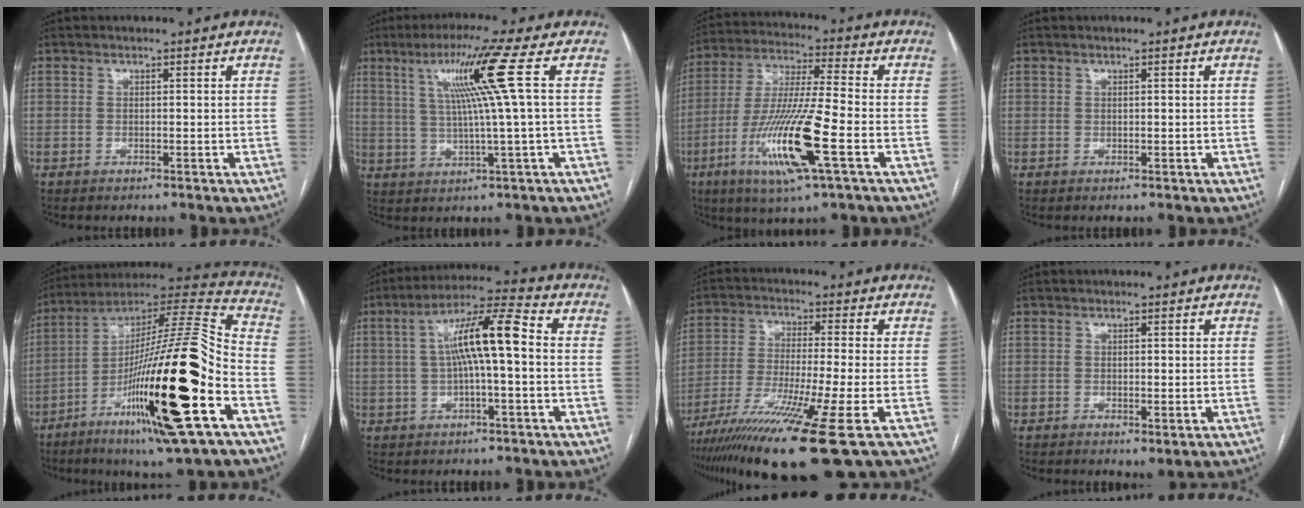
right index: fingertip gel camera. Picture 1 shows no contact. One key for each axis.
{"total": 10.0, "fx": 3.2, "fy": -2.5, "fz": 9.1, "tx": -0.158, "ty": 0.011, "tz": 0.063}
{"total": 15.9, "fx": -5.8, "fy": 0.6, "fz": 14.8, "tx": -0.302, "ty": -0.021, "tz": -0.109}
{"total": 0.0}
{"total": 28.9, "fx": -10.0, "fy": 2.2, "fz": 27.0, "tx": -0.441, "ty": -0.032, "tz": -0.170}
{"total": 10.3, "fx": 0.5, "fy": 1.1, "fz": 10.3, "tx": -0.183, "ty": 0.028, "tz": 0.005}
{"total": 16.2, "fx": -9.8, "fy": -0.9, "fz": 12.9, "tx": -0.234, "ty": -0.046, "tz": -0.172}
{"total": 1.9, "fx": -0.5, "fy": 1.0, "fz": 1.6, "tx": -0.023, "ty": -0.004, "tz": 0.000}